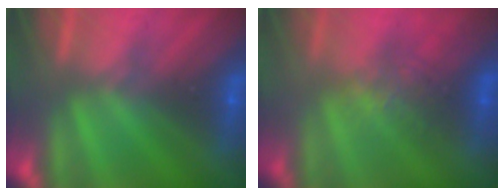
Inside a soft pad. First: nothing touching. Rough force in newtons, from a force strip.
{"total": 2.6}